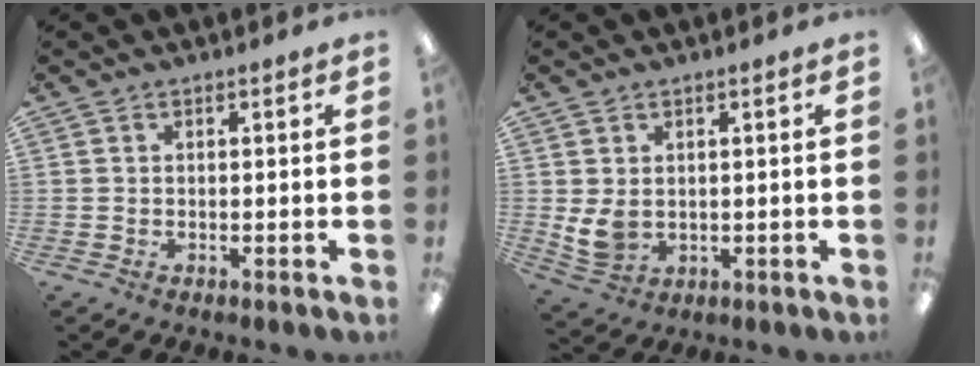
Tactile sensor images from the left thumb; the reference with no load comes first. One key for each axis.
{"total": 4.9, "fx": 1.3, "fy": 3.4, "fz": 3.2, "tx": -0.073, "ty": -0.010, "tz": 0.022}